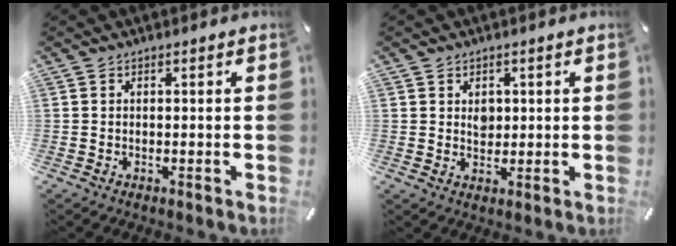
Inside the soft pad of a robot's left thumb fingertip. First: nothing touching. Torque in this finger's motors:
{"motor_torque": [0.68, 0.33, 0.28, -0.36, 0.01]}